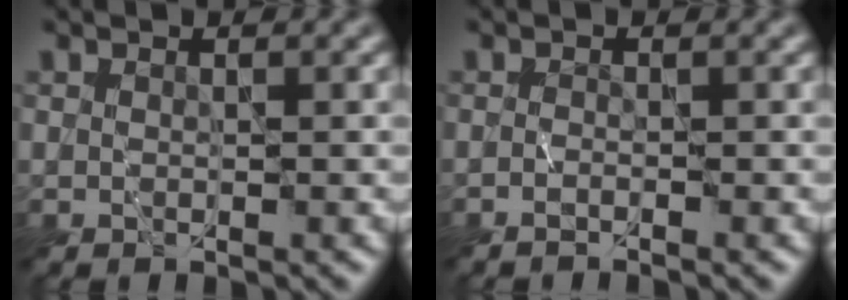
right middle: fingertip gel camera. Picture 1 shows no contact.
{"total": 0.9, "force": [-0.6, 0.1, 0.6], "torque": [-0.010, 0.001, -0.014]}